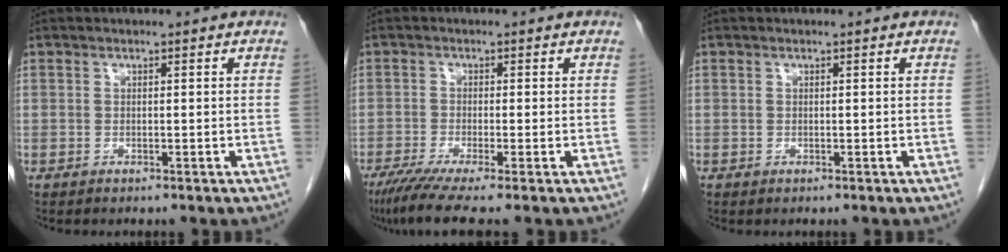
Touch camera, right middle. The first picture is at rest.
{"total": 6.9, "force": [-5.1, -0.5, 4.6], "torque": [-0.076, -0.023, -0.089]}
{"total": 0.0}